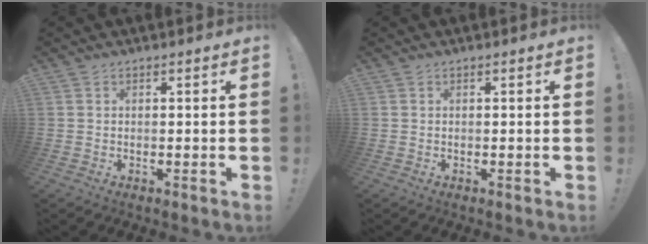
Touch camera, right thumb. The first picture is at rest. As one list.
[{"total": 0.0}]